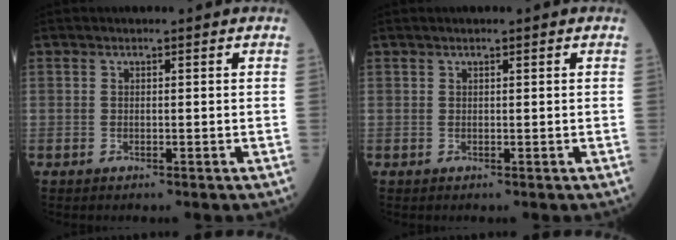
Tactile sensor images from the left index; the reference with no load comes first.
{"total": 1.1, "force": [0.9, 0.2, 0.6], "torque": [-0.012, 0.017, 0.018]}